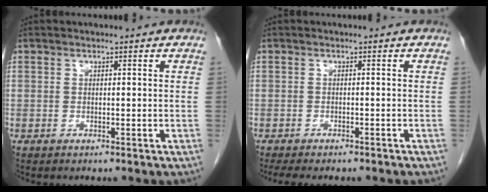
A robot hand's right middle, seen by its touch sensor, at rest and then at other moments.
{"total": 8.4, "force": [-7.1, 2.1, 3.9], "torque": [-0.050, -0.004, -0.090]}